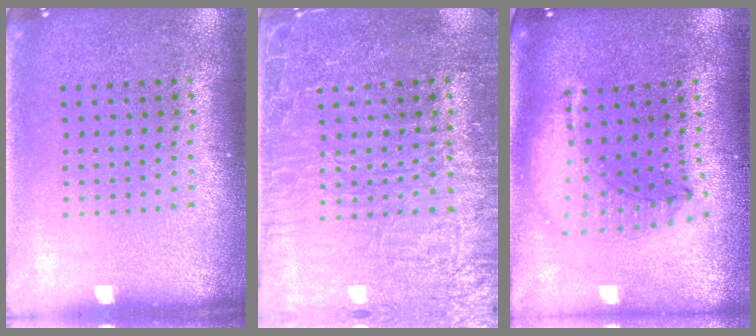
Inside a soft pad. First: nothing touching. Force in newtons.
{"total": 4.2, "press": 3.9, "slide": 1.6}
{"total": 1.5, "press": 1.3, "slide": 0.7}